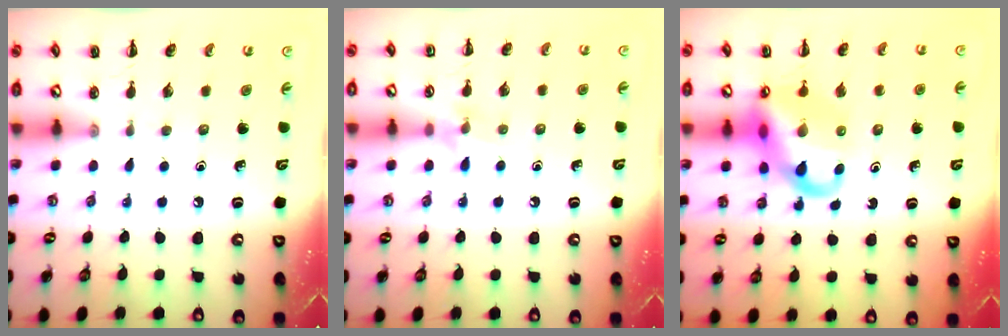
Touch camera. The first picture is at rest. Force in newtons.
{"total": 6.3, "press": 6.1, "slide": 1.4}
{"total": 14.7, "press": 14.4, "slide": 2.9}